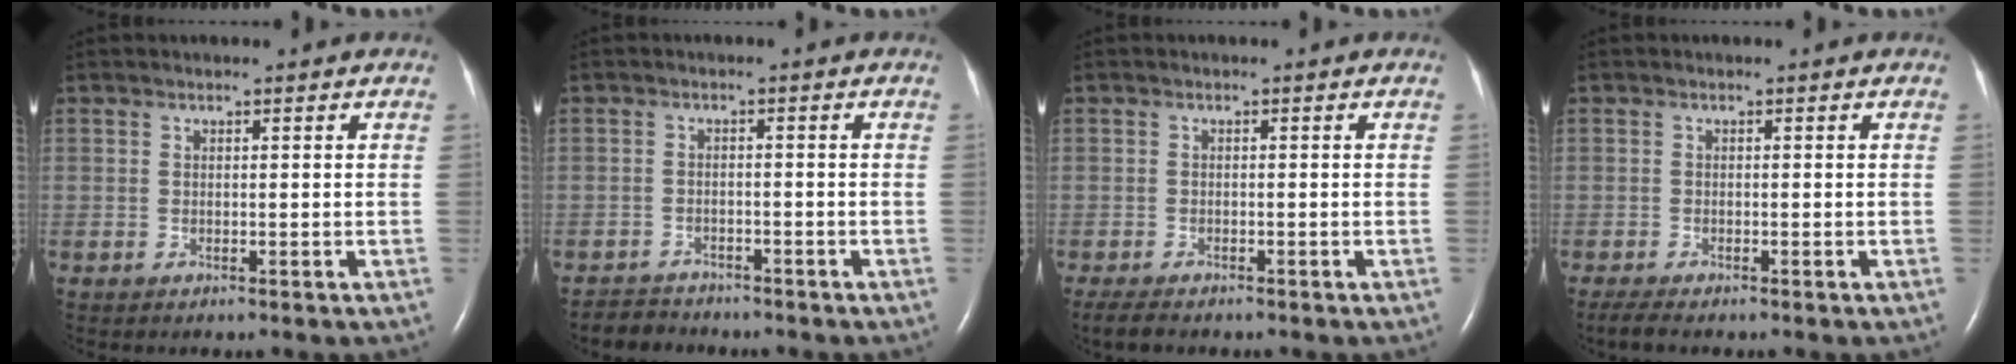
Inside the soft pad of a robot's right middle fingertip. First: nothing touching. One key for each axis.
{"total": 3.2, "fx": -3.0, "fy": 0.9, "fz": -0.6, "tx": 0.004, "ty": -0.007, "tz": -0.053}
{"total": 3.0, "fx": -2.4, "fy": 0.8, "fz": 1.5, "tx": -0.034, "ty": -0.010, "tz": -0.036}
{"total": 2.1, "fx": -1.7, "fy": 0.2, "fz": 1.2, "tx": -0.032, "ty": -0.010, "tz": -0.030}